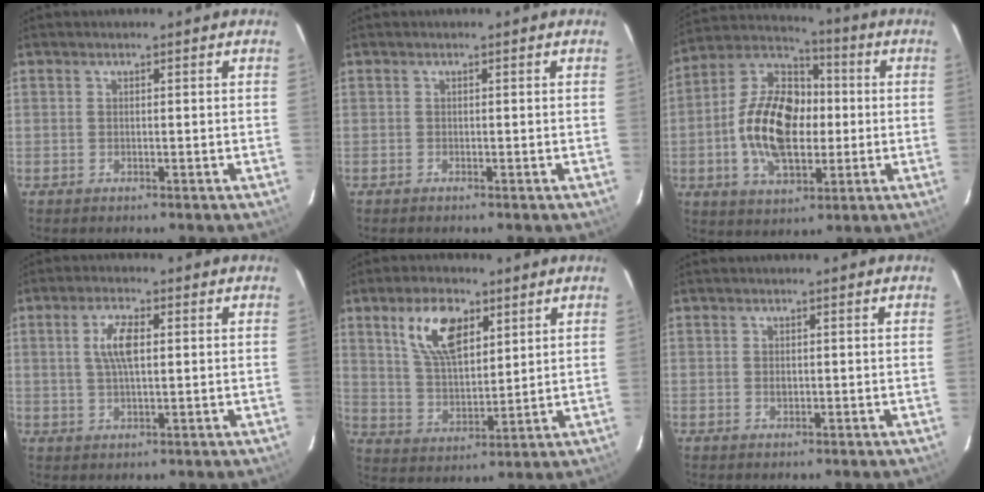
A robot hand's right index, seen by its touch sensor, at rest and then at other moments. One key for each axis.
{"total": 0.0}
{"total": 17.4, "fx": -1.8, "fy": 10.4, "fz": 13.8, "tx": -0.266, "ty": 0.018, "tz": -0.033}
{"total": 5.6, "fx": 1.1, "fy": 2.0, "fz": 5.1, "tx": -0.099, "ty": 0.007, "tz": 0.022}
{"total": 11.5, "fx": 5.7, "fy": 5.5, "fz": 8.3, "tx": -0.151, "ty": 0.014, "tz": 0.113}
{"total": 1.1, "fx": -0.1, "fy": 0.8, "fz": 0.6, "tx": -0.009, "ty": 0.001, "tz": -0.001}